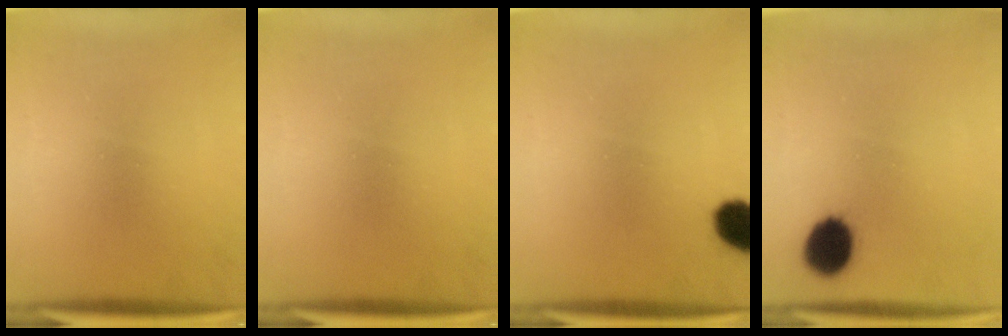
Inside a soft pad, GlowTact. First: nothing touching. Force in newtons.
{"total": 0.0}
{"total": 6.6}
{"total": 9.5}